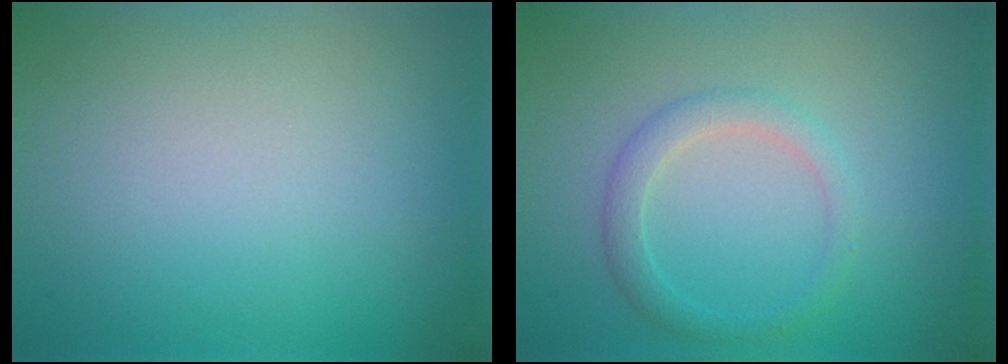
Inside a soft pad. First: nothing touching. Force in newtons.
{"total": 2.2, "press": 2.2, "slide": 0.2}